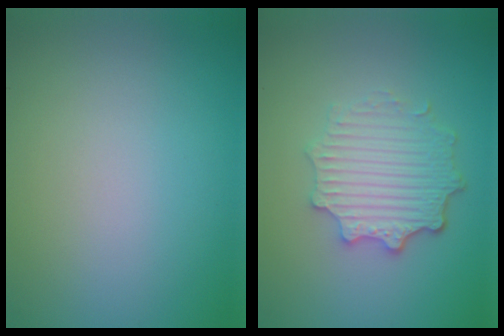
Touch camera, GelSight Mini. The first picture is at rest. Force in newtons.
{"total": 4.7, "press": 3.7, "slide": 2.9}